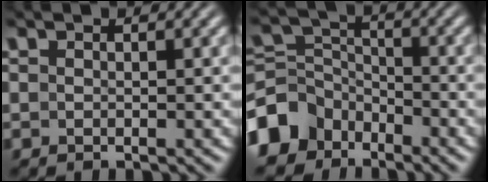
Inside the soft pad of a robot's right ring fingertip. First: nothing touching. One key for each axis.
{"total": 7.5, "fx": -3.3, "fy": 6.0, "fz": 3.0, "tx": -0.075, "ty": -0.044, "tz": -0.048}